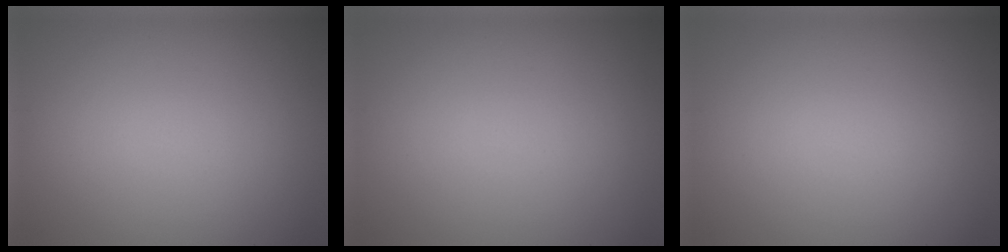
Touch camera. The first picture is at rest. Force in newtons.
{"total": 0.0}
{"total": 0.0}